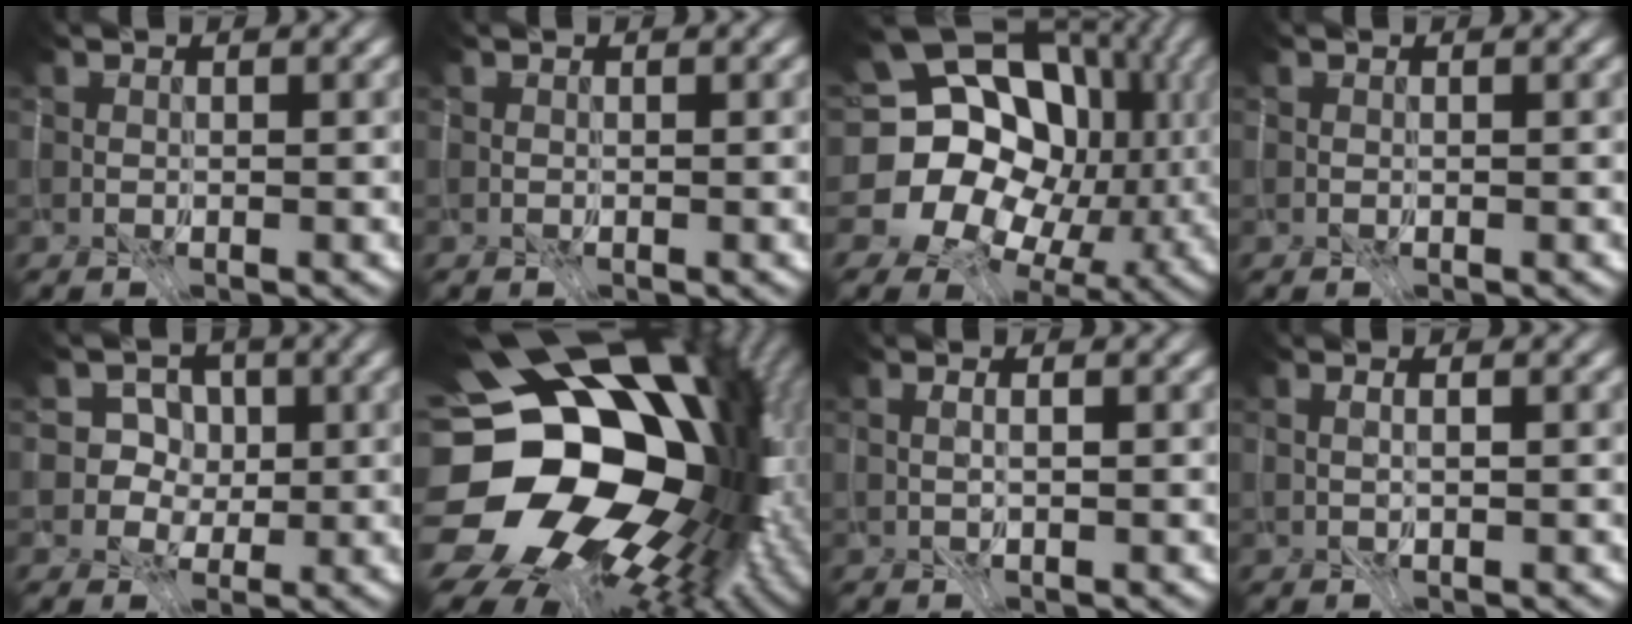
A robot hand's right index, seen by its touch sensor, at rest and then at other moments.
{"total": 0.0}
{"total": 13.7, "force": [-0.7, 11.2, 7.8], "torque": [-0.125, -0.007, 0.000]}
{"total": 0.0}
{"total": 6.8, "force": [3.0, 4.9, 3.7], "torque": [-0.050, 0.024, 0.026]}
{"total": 17.3, "force": [-3.3, 11.5, 12.5], "torque": [-0.184, -0.055, -0.057]}
{"total": 1.6, "force": [-1.1, -1.1, -0.2], "torque": [0.011, -0.005, -0.012]}
{"total": 1.3, "force": [-0.9, -1.0, -0.2], "torque": [0.009, -0.003, -0.010]}